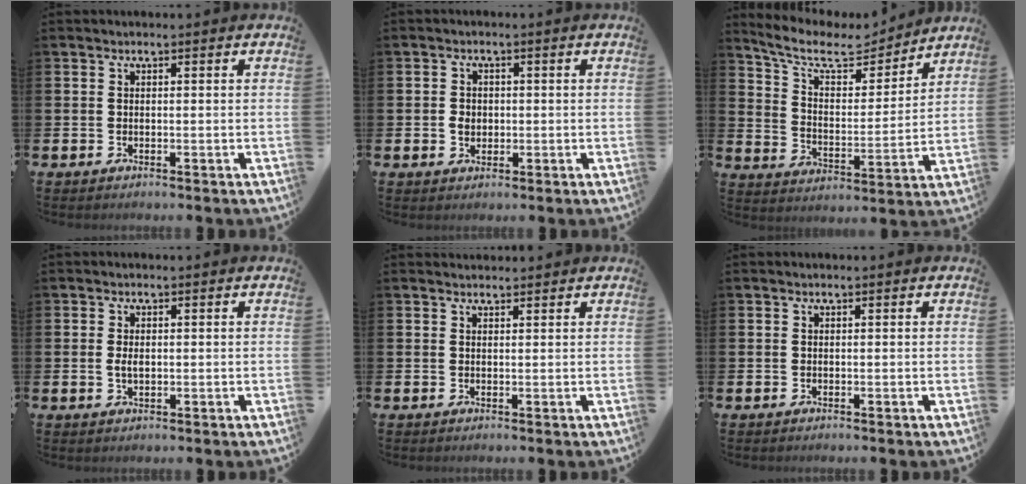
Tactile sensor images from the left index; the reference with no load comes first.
{"total": 2.2, "force": [0.0, 1.8, 1.2], "torque": [-0.008, 0.002, -0.006]}
{"total": 9.4, "force": [7.9, 3.6, 3.6], "torque": [-0.096, -0.055, 0.134]}
{"total": 1.7, "force": [0.0, 1.0, 1.4], "torque": [-0.019, 0.002, -0.004]}
{"total": 1.2, "force": [1.2, 0.3, 0.0], "torque": [0.005, -0.001, 0.020]}
{"total": 0.0}